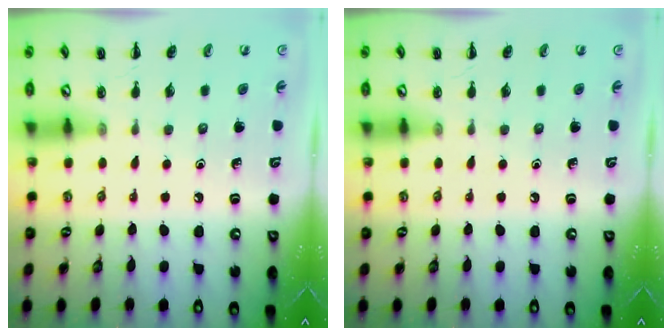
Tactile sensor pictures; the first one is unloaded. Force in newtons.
{"total": 0.0}